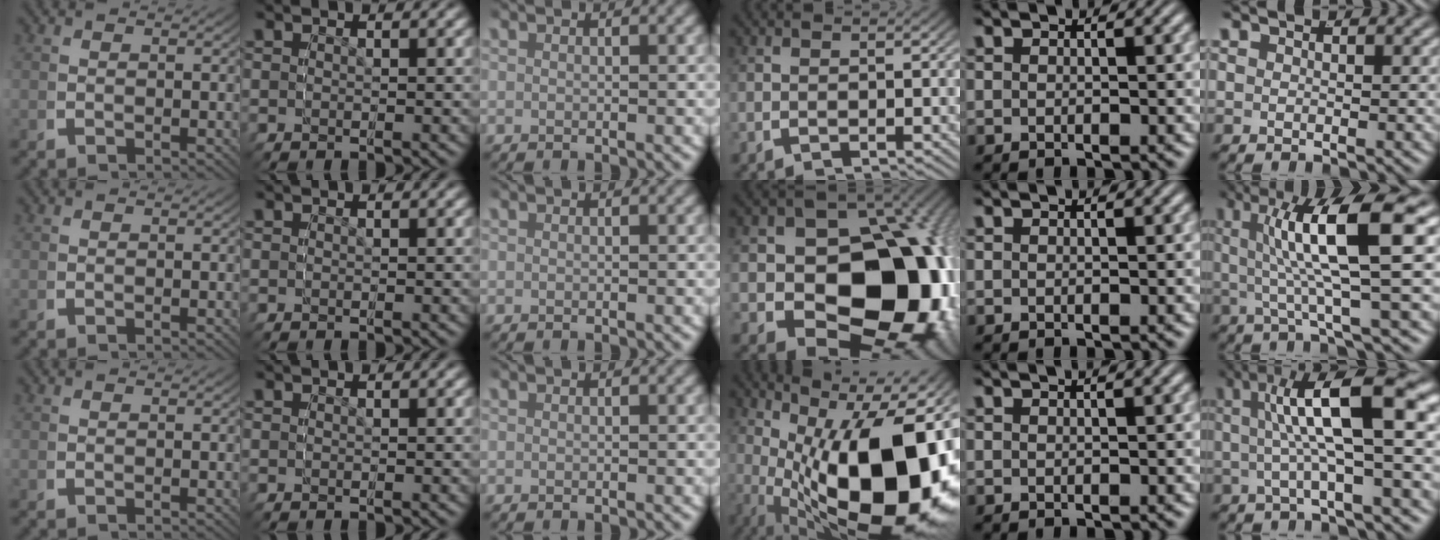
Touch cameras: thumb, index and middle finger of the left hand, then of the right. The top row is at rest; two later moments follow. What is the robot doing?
{"motion": "grasp_and_lifting", "object": "bottle"}